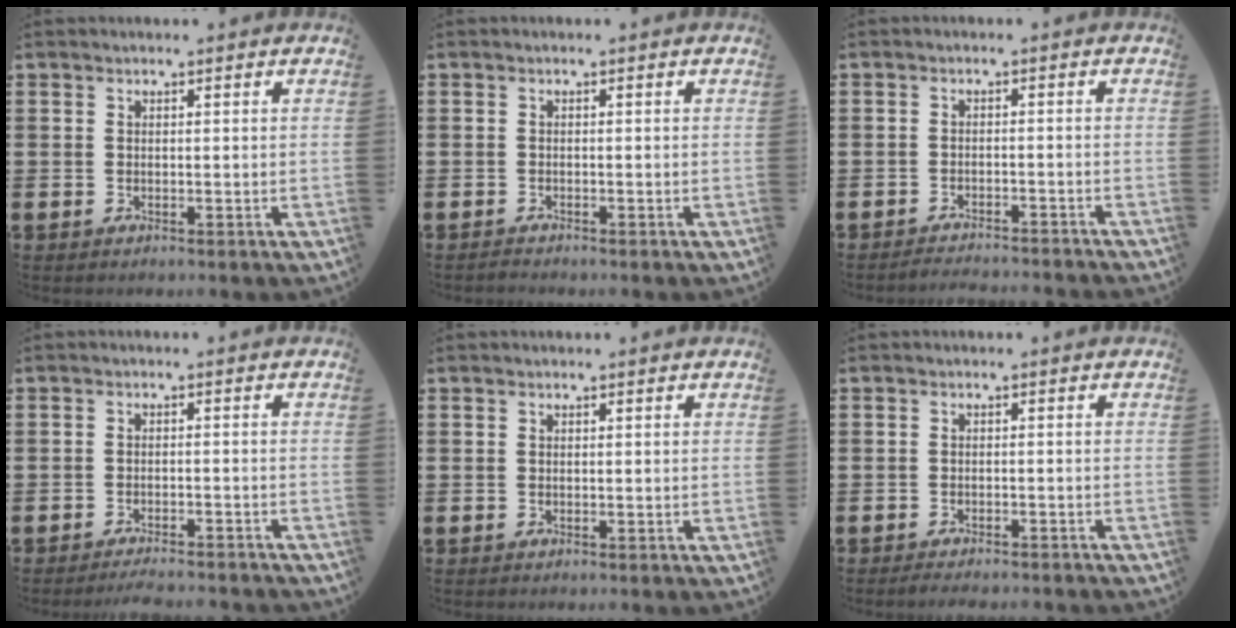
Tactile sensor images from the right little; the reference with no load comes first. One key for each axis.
{"total": 0.5, "fx": -0.5, "fy": 0.0, "fz": 0.0, "tx": -0.002, "ty": -0.002, "tz": -0.010}
{"total": 1.8, "fx": -1.7, "fy": -0.2, "fz": 0.1, "tx": -0.002, "ty": 0.005, "tz": -0.036}
{"total": 1.9, "fx": -1.8, "fy": -0.2, "fz": 0.3, "tx": -0.005, "ty": 0.005, "tz": -0.036}
{"total": 0.0}
{"total": 1.3, "fx": -1.3, "fy": 0.0, "fz": 0.2, "tx": -0.005, "ty": 0.000, "tz": -0.025}